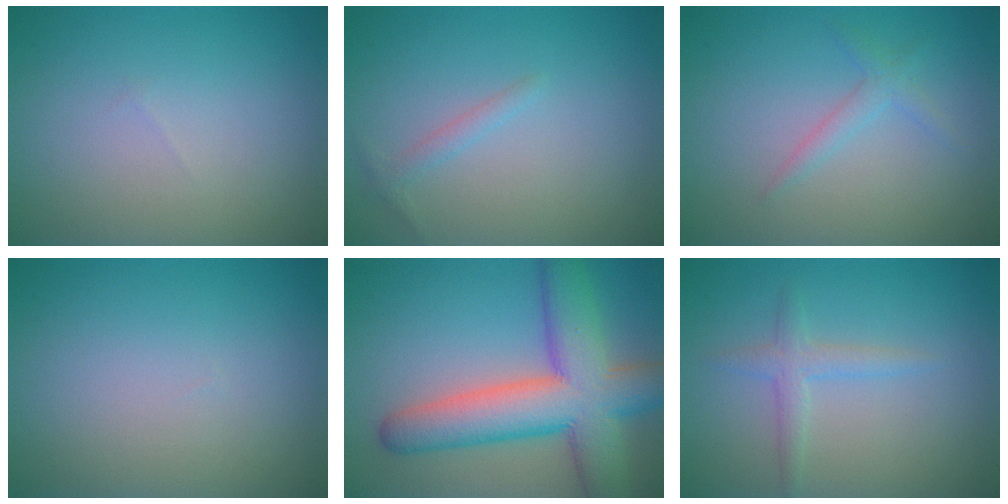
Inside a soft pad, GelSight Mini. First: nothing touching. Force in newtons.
{"total": 1.1, "press": 1.1, "slide": 0.1}
{"total": 1.4, "press": 1.4, "slide": 0.1}
{"total": 0.0}
{"total": 10.6, "press": 10.6, "slide": 0.5}
{"total": 1.8, "press": 1.8, "slide": 0.1}